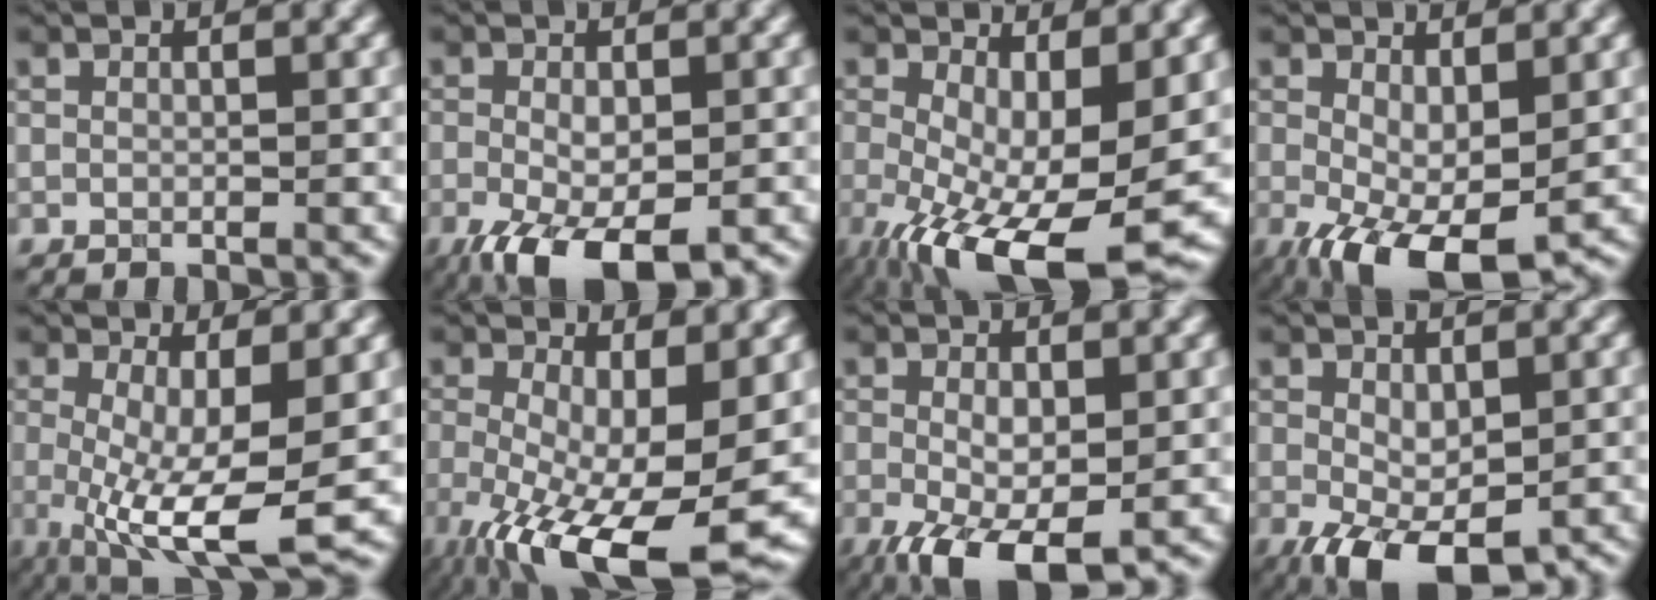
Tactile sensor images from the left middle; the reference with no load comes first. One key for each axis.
{"total": 7.1, "fx": -3.6, "fy": 3.0, "fz": 5.3, "tx": -0.101, "ty": -0.018, "tz": -0.053}
{"total": 12.9, "fx": -3.9, "fy": 5.2, "fz": 11.2, "tx": -0.194, "ty": -0.036, "tz": -0.052}
{"total": 7.2, "fx": -2.5, "fy": 3.4, "fz": 5.8, "tx": -0.121, "ty": -0.018, "tz": -0.038}
{"total": 9.1, "fx": -1.5, "fy": 2.6, "fz": 8.6, "tx": -0.163, "ty": -0.025, "tz": -0.019}
{"total": 13.6, "fx": -4.5, "fy": 5.1, "fz": 11.8, "tx": -0.204, "ty": -0.039, "tz": -0.066}
{"total": 6.3, "fx": -2.4, "fy": 2.8, "fz": 5.1, "tx": -0.106, "ty": -0.018, "tz": -0.037}
{"total": 5.9, "fx": -2.1, "fy": 3.1, "fz": 4.6, "tx": -0.096, "ty": -0.013, "tz": -0.031}